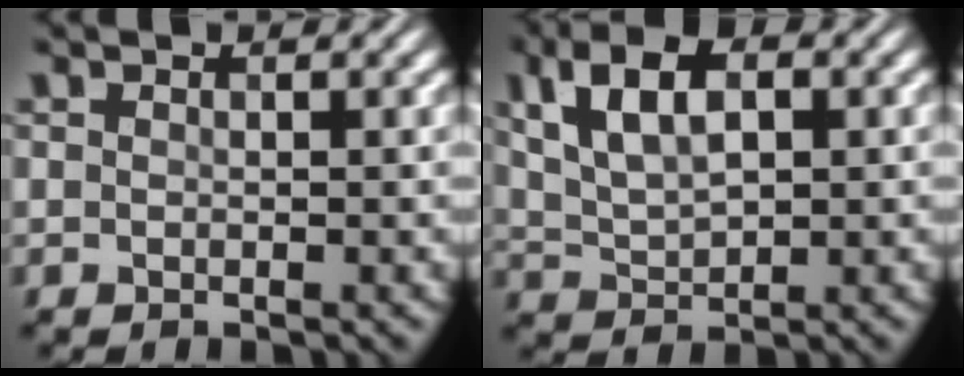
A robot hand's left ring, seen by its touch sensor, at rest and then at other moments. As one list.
[{"total": 6.8, "force": [2.4, 3.6, 5.2], "torque": [-0.100, 0.014, 0.038]}]